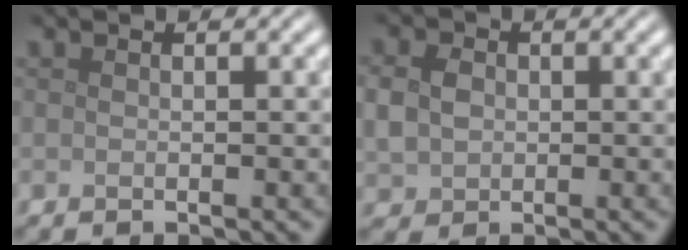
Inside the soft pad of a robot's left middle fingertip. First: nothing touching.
{"total": 3.1, "force": [0.2, 2.6, 1.6], "torque": [-0.044, 0.002, 0.002]}